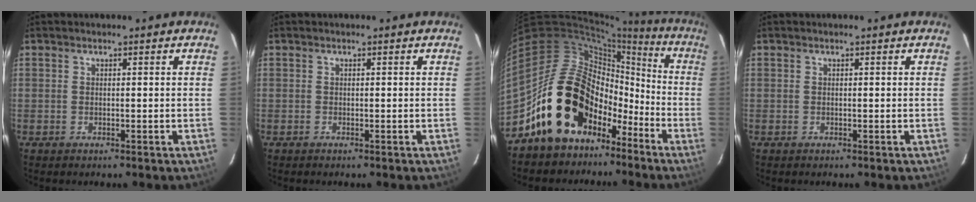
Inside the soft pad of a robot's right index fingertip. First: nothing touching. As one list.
[{"total": 0.0}, {"total": 19.7, "force": [-10.5, 14.2, 8.7], "torque": [-0.171, 0.052, -0.162]}, {"total": 0.0}]